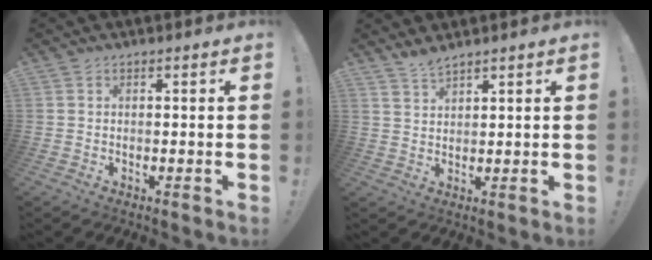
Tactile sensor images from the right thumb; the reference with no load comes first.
{"total": 3.5, "force": [3.2, 0.4, 1.2], "torque": [-0.022, -0.021, 0.058]}